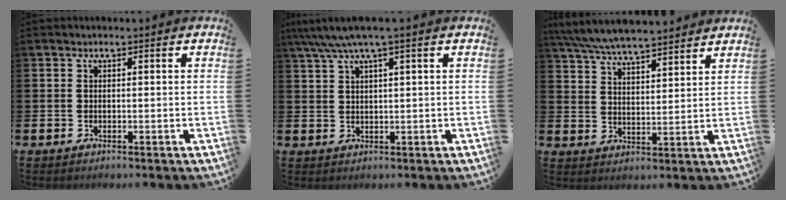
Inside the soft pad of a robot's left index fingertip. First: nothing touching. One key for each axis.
{"total": 4.2, "fx": 2.8, "fy": 0.1, "fz": 3.1, "tx": -0.066, "ty": -0.002, "tz": 0.050}
{"total": 6.7, "fx": 6.5, "fy": 0.5, "fz": 1.5, "tx": -0.053, "ty": -0.035, "tz": 0.118}